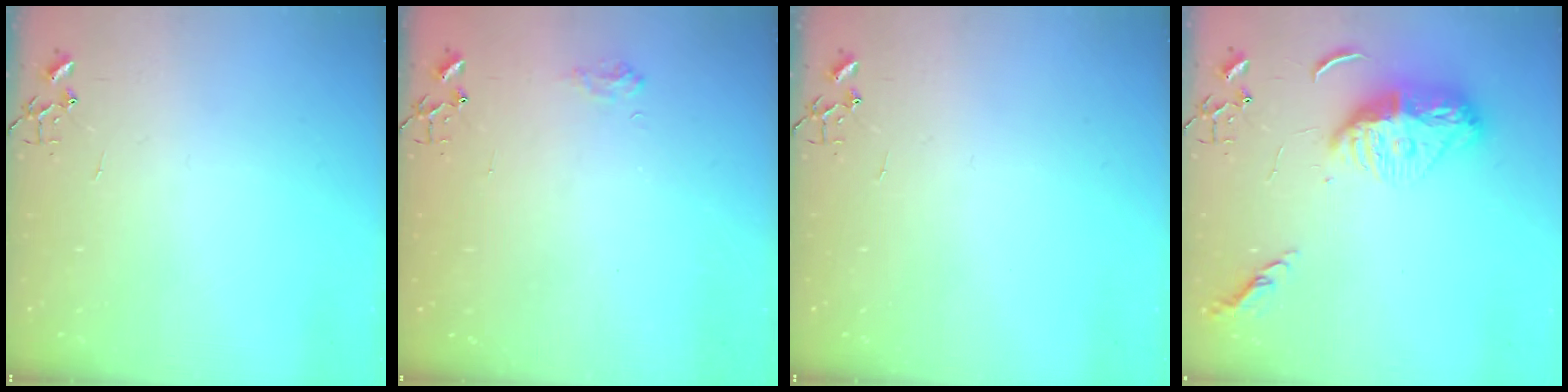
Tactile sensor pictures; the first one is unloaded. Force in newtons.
{"total": 6.9, "press": 6.9, "slide": 0.7}
{"total": 0.0}
{"total": 12.4, "press": 12.3, "slide": 0.8}